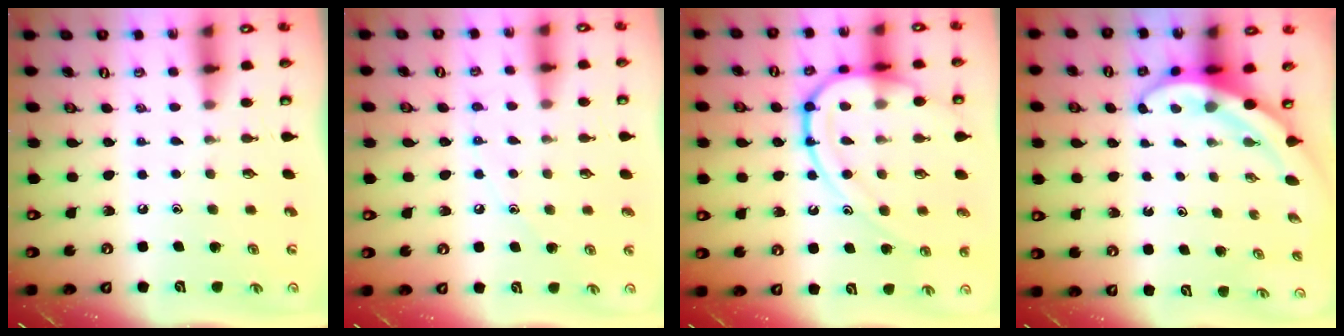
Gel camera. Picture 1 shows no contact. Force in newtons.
{"total": 6.8, "press": 6.8, "slide": 0.6}
{"total": 14.9, "press": 14.8, "slide": 1.3}
{"total": 5.2, "press": 5.1, "slide": 1.3}